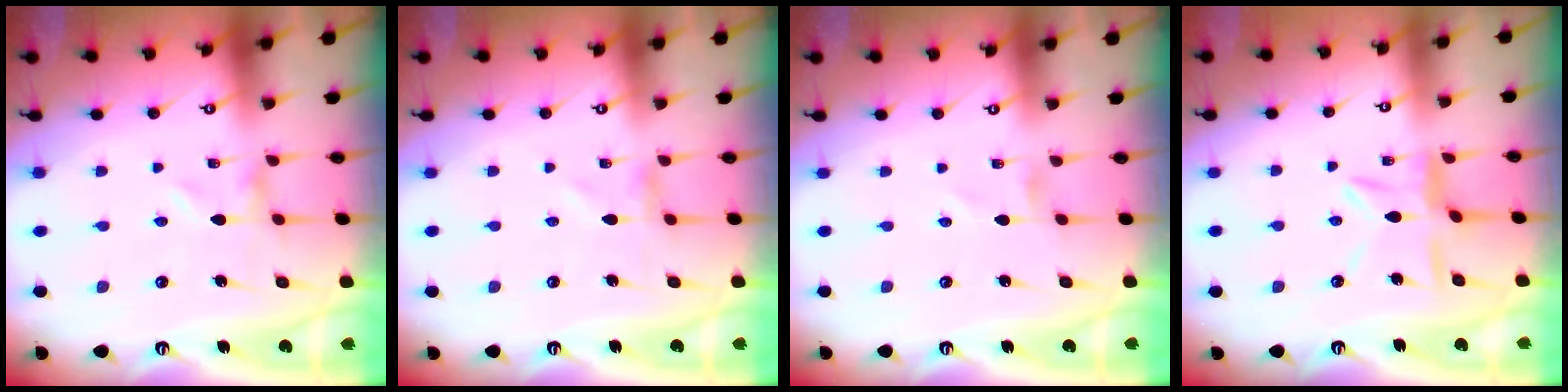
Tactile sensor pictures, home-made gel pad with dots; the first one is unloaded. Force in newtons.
{"total": 0.7, "press": 0.7, "slide": 0.1}
{"total": 0.0}
{"total": 7.9, "press": 7.9, "slide": 0.7}